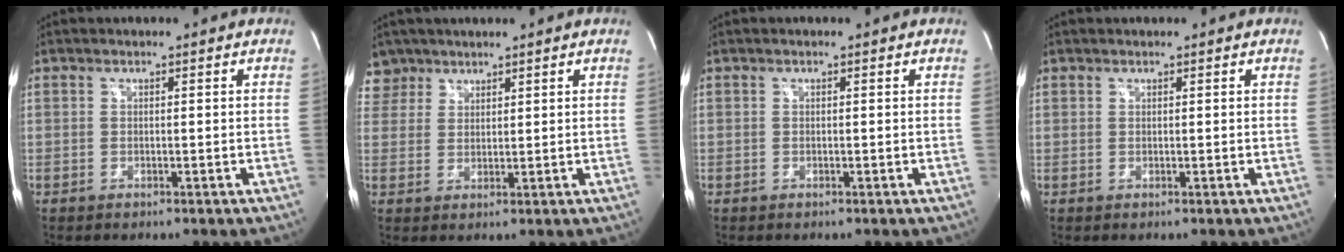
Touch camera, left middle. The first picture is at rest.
{"total": 4.3, "force": [3.3, 2.6, -0.9], "torque": [0.023, 0.005, 0.067]}
{"total": 0.0}
{"total": 0.5, "force": [0.4, 0.4, 0.0], "torque": [-0.001, 0.003, 0.006]}